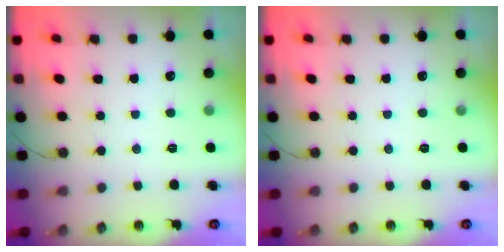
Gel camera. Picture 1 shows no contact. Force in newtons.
{"total": 0.0}